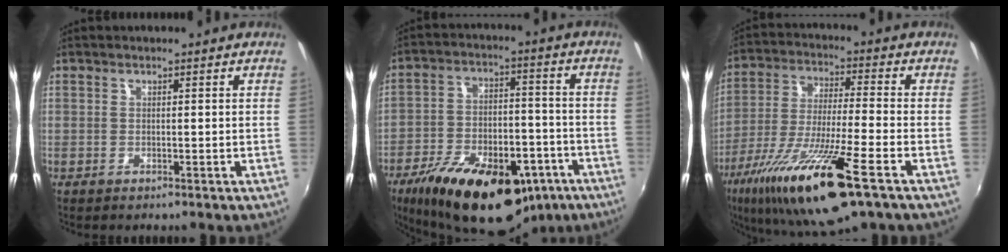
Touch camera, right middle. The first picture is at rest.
{"total": 25.5, "force": [-15.8, 12.2, 15.9], "torque": [-0.288, -0.016, -0.227]}
{"total": 20.0, "force": [-11.4, 2.6, 16.2], "torque": [-0.321, -0.051, -0.208]}